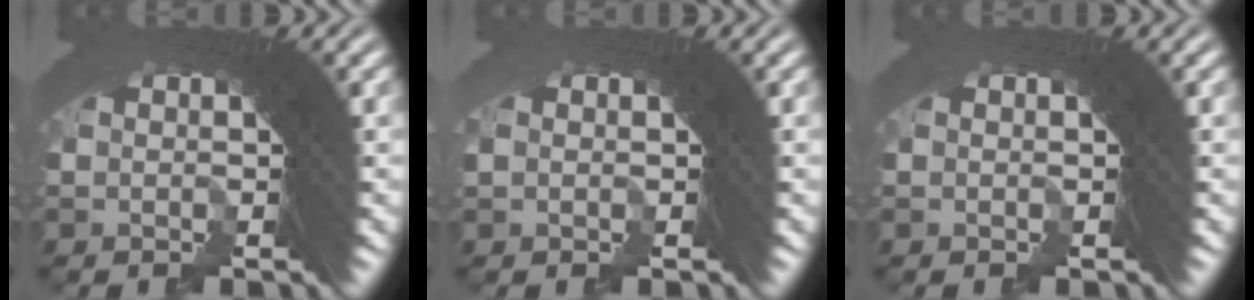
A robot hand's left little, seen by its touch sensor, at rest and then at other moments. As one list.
[{"total": 0.0}, {"total": 0.0}]